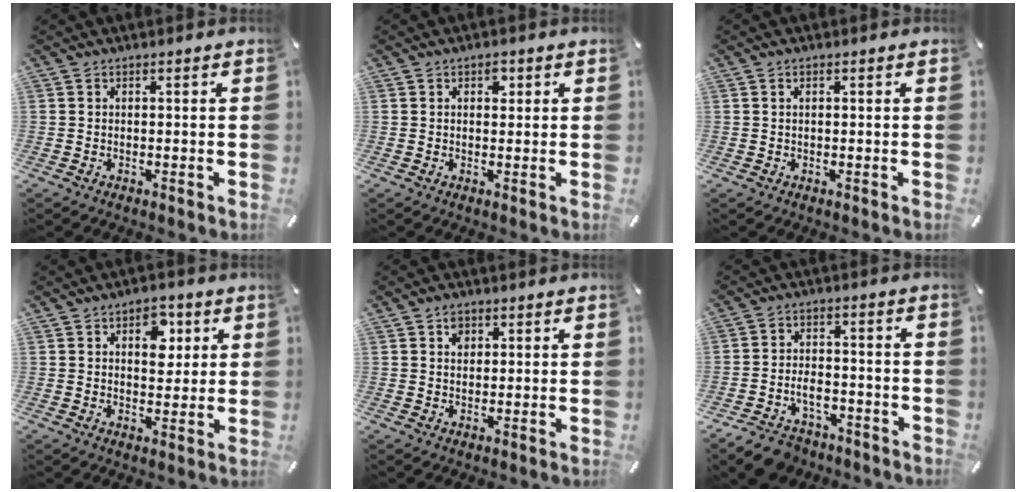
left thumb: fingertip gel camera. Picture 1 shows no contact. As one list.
[{"total": 2.1, "force": [0.9, 1.4, 1.3], "torque": [-0.011, -0.002, 0.012]}, {"total": 0.7, "force": [0.2, 0.2, 0.7], "torque": [-0.012, 0.003, 0.002]}, {"total": 7.7, "force": [2.6, 5.2, 5.0], "torque": [-0.046, -0.010, 0.034]}, {"total": 2.5, "force": [1.1, 2.0, 0.9], "torque": [-0.006, -0.002, 0.017]}, {"total": 6.9, "force": [-4.2, 4.6, 3.1], "torque": [-0.057, 0.024, -0.075]}]